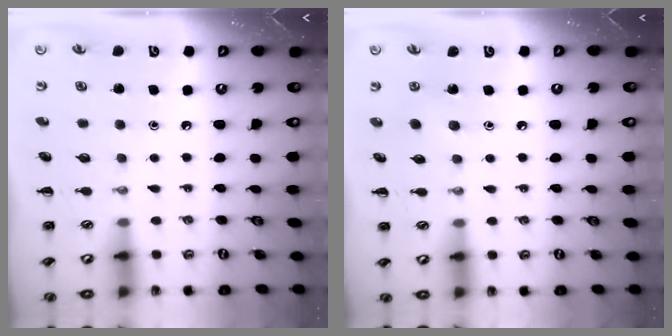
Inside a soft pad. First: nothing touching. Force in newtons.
{"total": 5.2, "press": 4.9, "slide": 1.7}